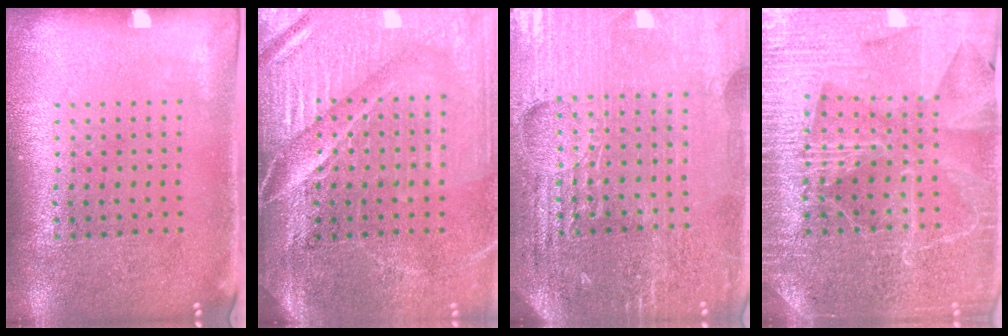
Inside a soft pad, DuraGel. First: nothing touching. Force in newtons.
{"total": 4.6, "press": 4.0, "slide": 2.1}
{"total": 4.9, "press": 4.6, "slide": 1.8}
{"total": 4.2, "press": 3.9, "slide": 1.5}